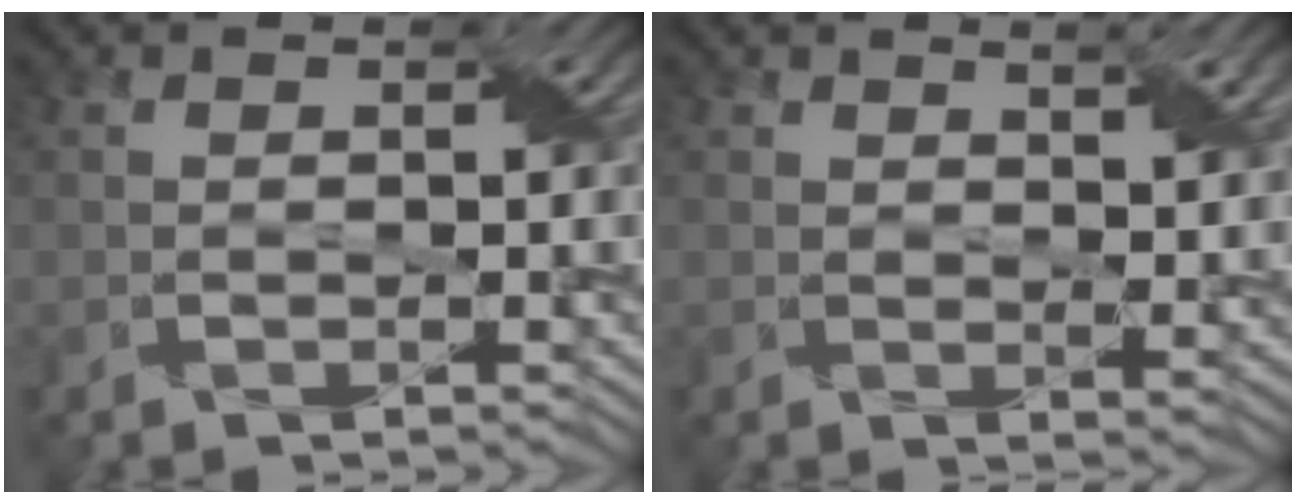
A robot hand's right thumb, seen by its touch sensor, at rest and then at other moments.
{"total": 2.9, "force": [1.9, 0.7, 2.1], "torque": [-0.042, -0.003, 0.036]}